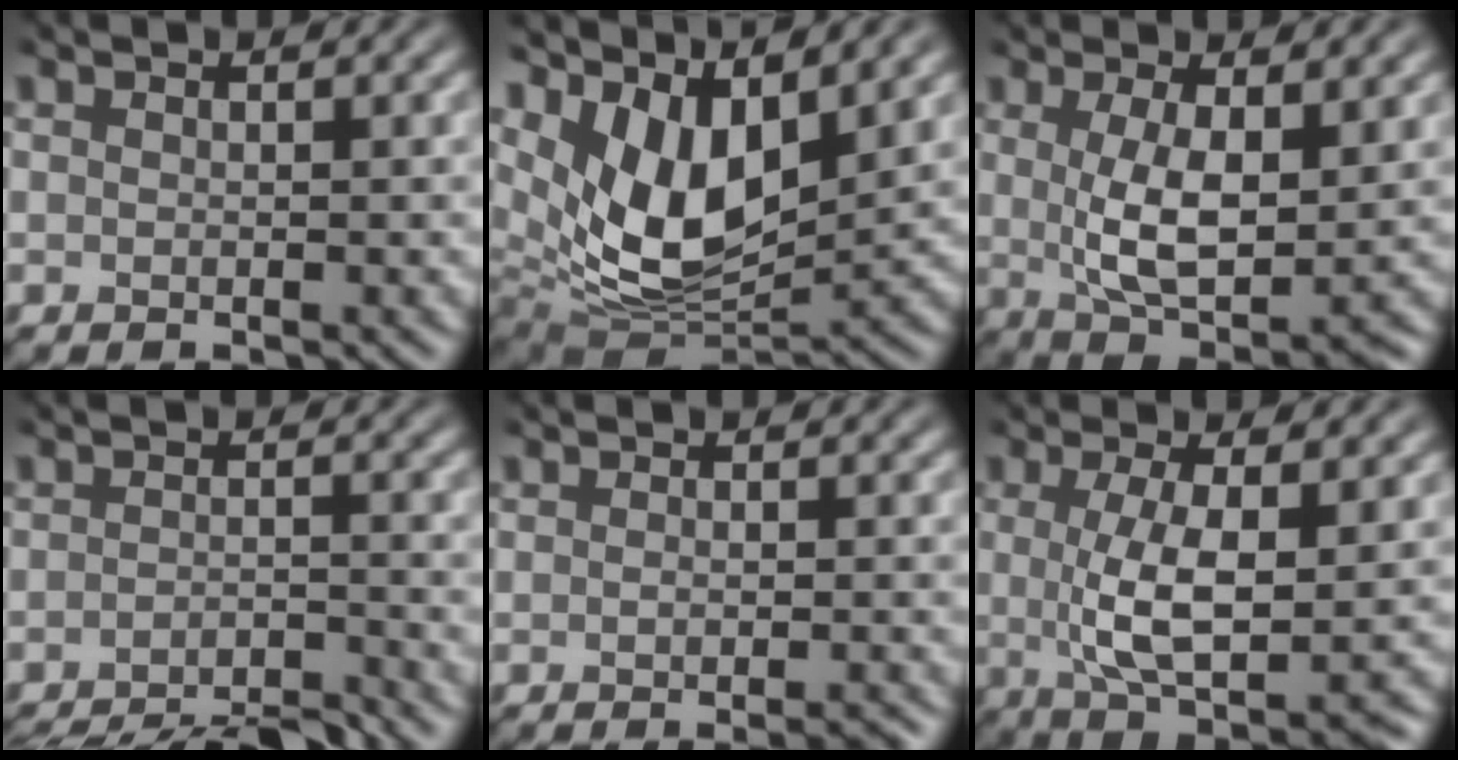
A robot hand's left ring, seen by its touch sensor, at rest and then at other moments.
{"total": 10.7, "force": [3.7, 5.3, 8.5], "torque": [-0.160, -0.014, 0.066]}
{"total": 5.7, "force": [0.1, 1.6, 5.5], "torque": [-0.099, -0.013, 0.004]}
{"total": 7.0, "force": [-6.6, 0.6, 2.4], "torque": [-0.024, -0.011, -0.102]}
{"total": 1.7, "force": [-0.9, 0.1, 1.5], "torque": [-0.012, -0.001, -0.012]}
{"total": 5.8, "force": [-0.3, 1.2, 5.7], "torque": [-0.099, -0.011, -0.005]}